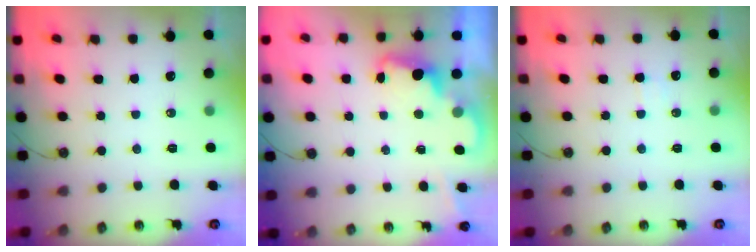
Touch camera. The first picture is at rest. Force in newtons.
{"total": 2.4, "press": 2.3, "slide": 0.5}
{"total": 3.0, "press": 2.9, "slide": 0.8}